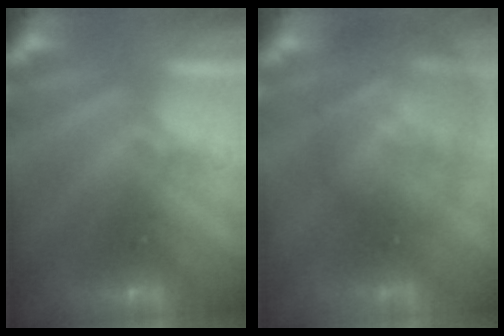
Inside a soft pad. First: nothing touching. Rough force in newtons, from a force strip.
{"total": 10.7}